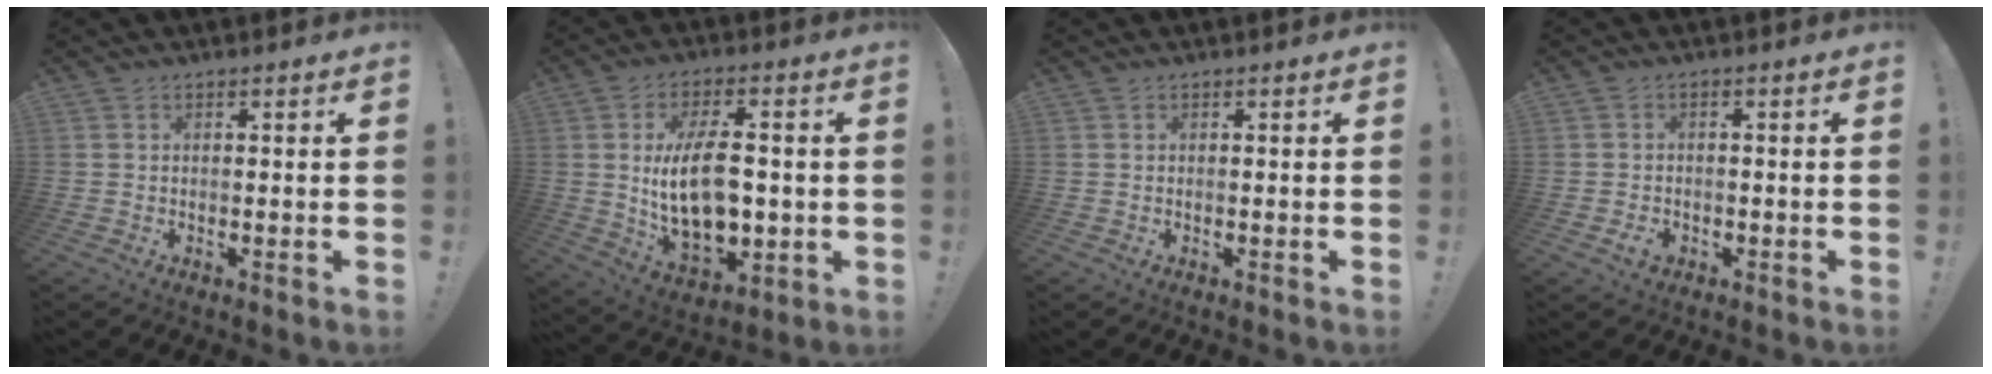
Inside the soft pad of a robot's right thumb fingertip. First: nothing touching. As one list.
[{"total": 18.2, "force": [0.1, 10.2, 15.1], "torque": [-0.277, -0.012, -0.002]}, {"total": 0.0}, {"total": 2.9, "force": [-1.5, 2.0, 1.5], "torque": [-0.019, 0.002, -0.029]}]